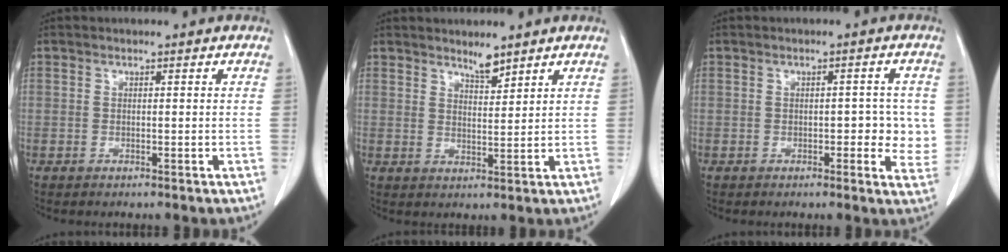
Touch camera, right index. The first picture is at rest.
{"total": 2.8, "force": [2.6, 0.4, 1.1], "torque": [-0.021, -0.007, 0.047]}
{"total": 4.8, "force": [-0.1, 2.4, 4.1], "torque": [-0.034, 0.003, -0.002]}